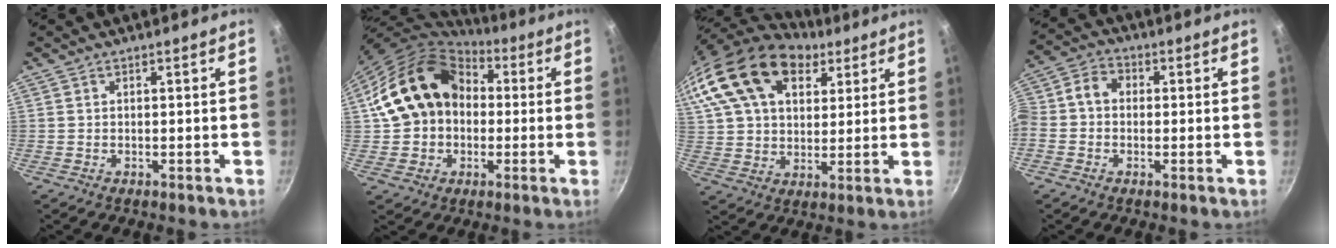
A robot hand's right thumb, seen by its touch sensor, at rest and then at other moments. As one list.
[{"total": 17.8, "force": [2.3, 14.1, 10.7], "torque": [-0.165, 0.041, 0.035]}, {"total": 24.1, "force": [13.2, 14.7, 13.9], "torque": [-0.268, 0.009, 0.238]}, {"total": 7.2, "force": [-0.5, 5.6, 4.4], "torque": [-0.089, 0.032, -0.030]}]